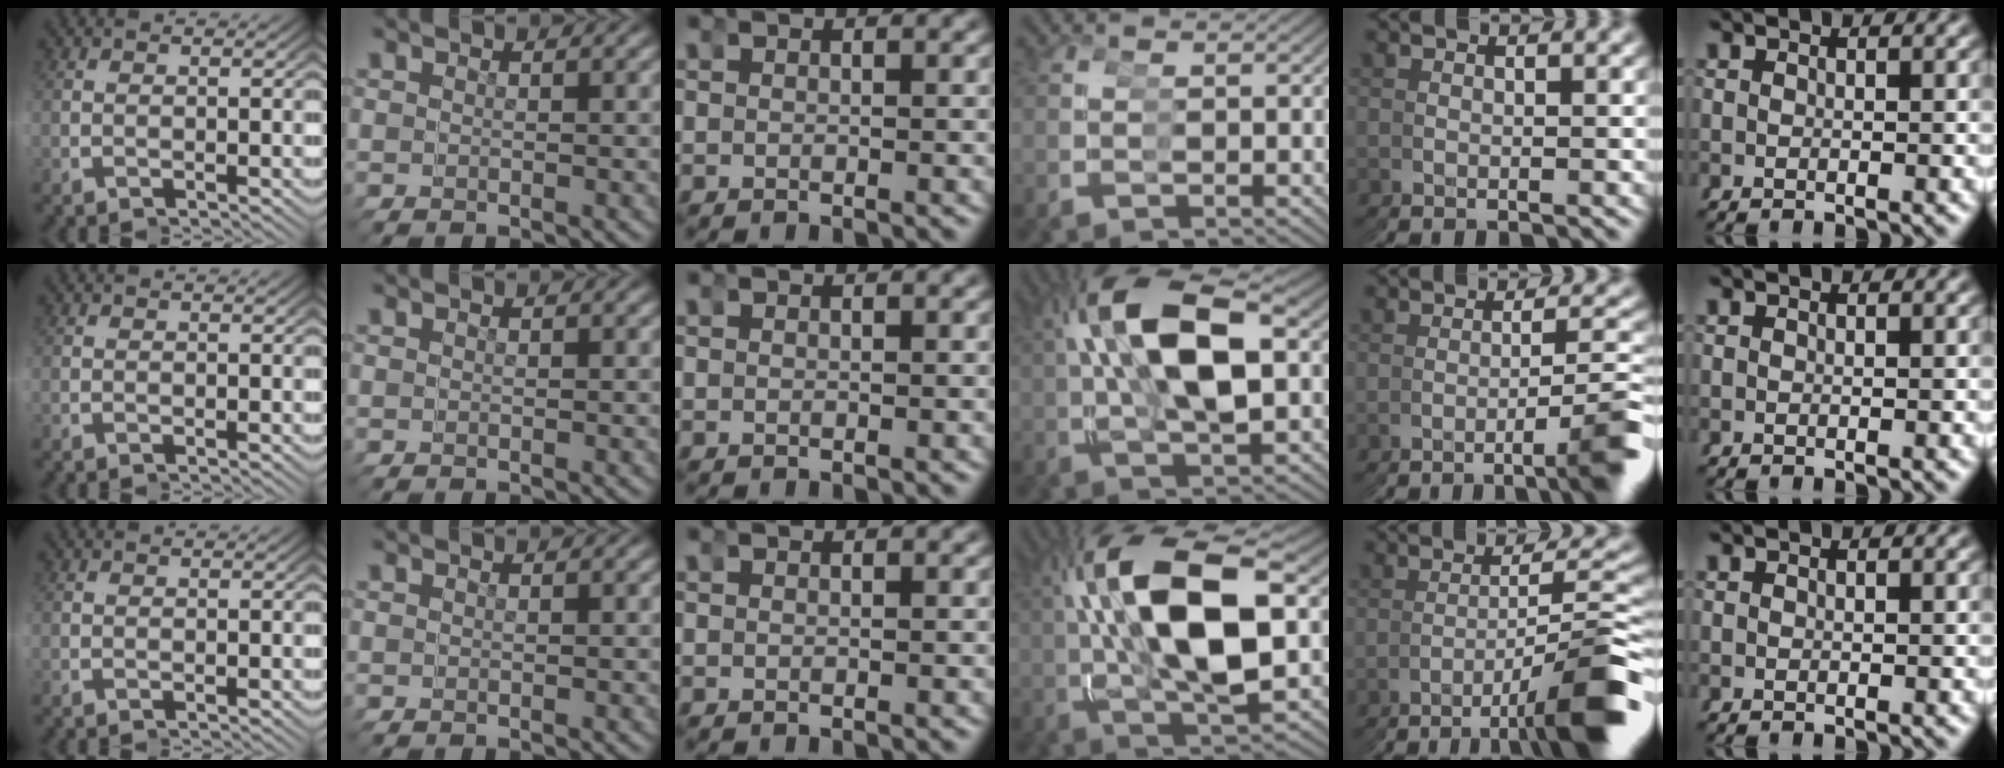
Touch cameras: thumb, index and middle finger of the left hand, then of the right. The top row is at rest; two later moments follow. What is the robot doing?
{"motion": "grasp_and_lifting", "object": "toy banana"}